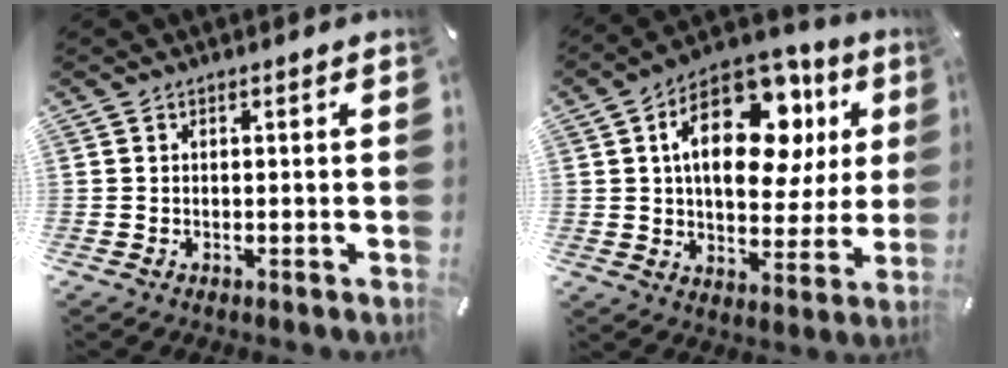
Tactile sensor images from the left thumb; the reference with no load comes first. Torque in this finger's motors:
{"motor_torque": [2.11, 2.17, 1.99, -0.78, 0.36]}